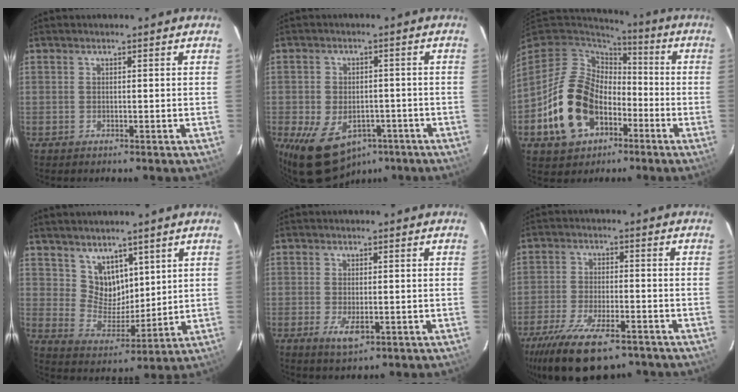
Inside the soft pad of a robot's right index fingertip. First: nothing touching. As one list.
[{"total": 13.3, "force": [-6.7, 9.1, 7.0], "torque": [-0.156, -0.006, -0.085]}, {"total": 18.5, "force": [-5.9, 13.5, 11.1], "torque": [-0.262, 0.021, -0.086]}, {"total": 8.1, "force": [5.1, 5.7, 2.7], "torque": [-0.041, 0.000, 0.109]}, {"total": 4.2, "force": [-1.5, 1.7, 3.5], "torque": [-0.070, -0.011, -0.022]}, {"total": 15.9, "force": [-11.1, 5.7, 9.9], "torque": [-0.211, -0.039, -0.187]}]